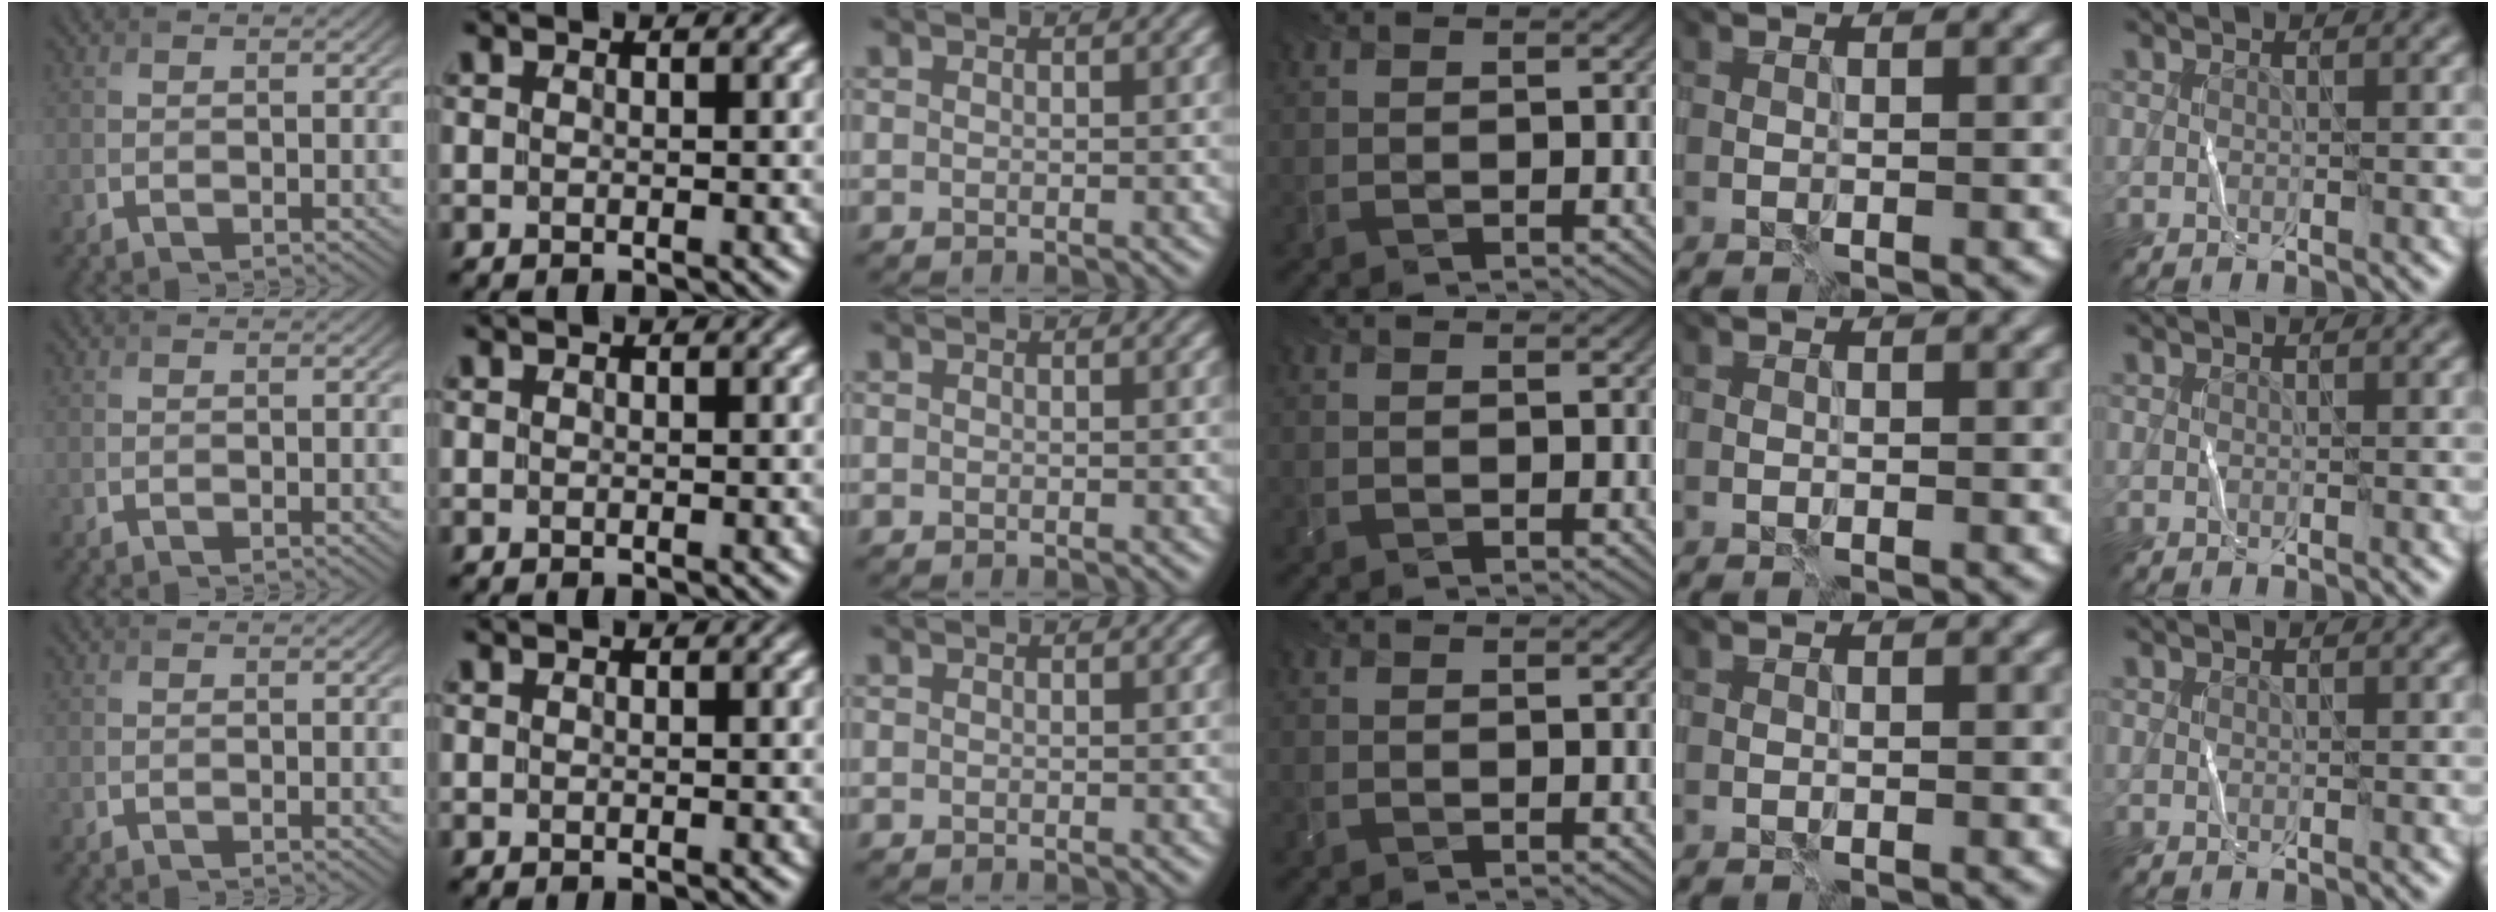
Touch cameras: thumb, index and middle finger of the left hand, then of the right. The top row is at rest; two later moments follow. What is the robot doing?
{"motion": "fold", "object": "coffee filter"}